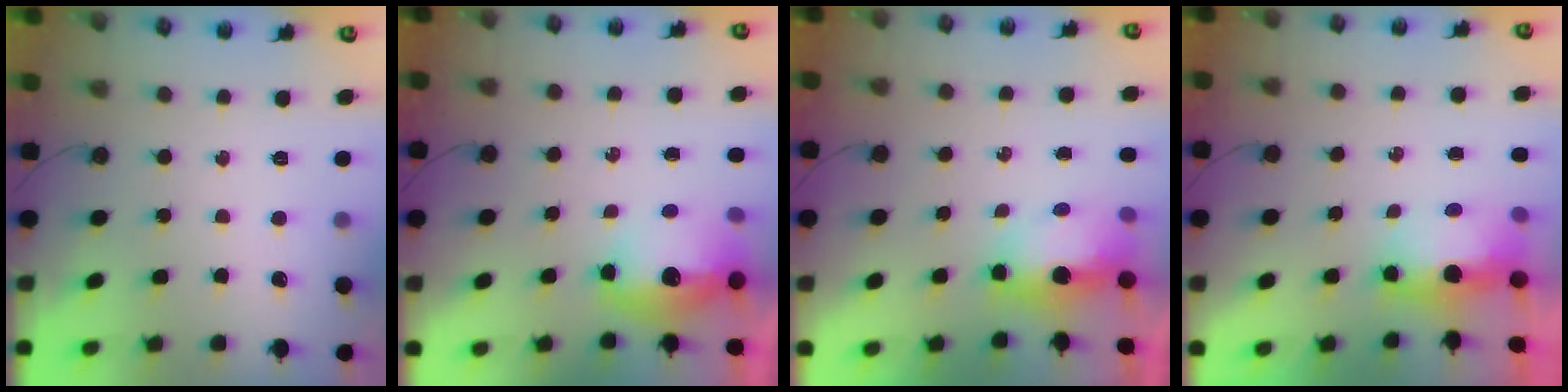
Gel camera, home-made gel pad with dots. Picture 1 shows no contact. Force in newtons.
{"total": 11.4, "press": 11.3, "slide": 1.2}
{"total": 6.8, "press": 6.8, "slide": 0.8}
{"total": 7.0, "press": 7.0, "slide": 0.3}